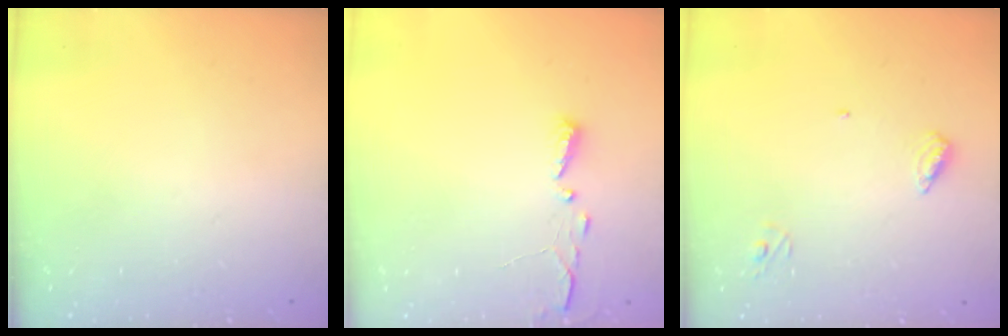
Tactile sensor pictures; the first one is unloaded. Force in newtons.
{"total": 3.1, "press": 3.1, "slide": 0.3}
{"total": 5.3, "press": 5.3, "slide": 0.6}